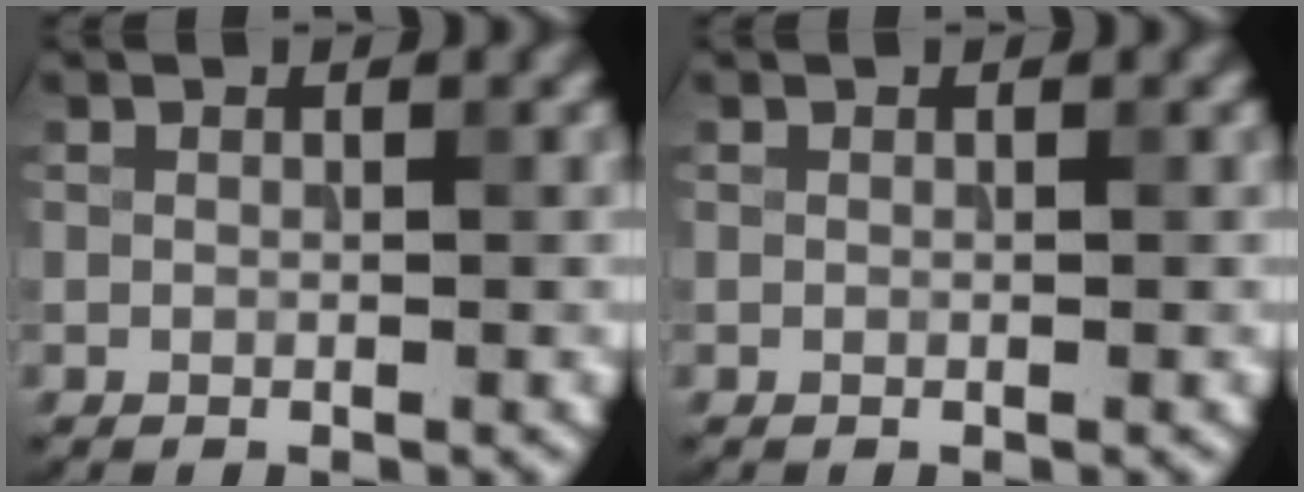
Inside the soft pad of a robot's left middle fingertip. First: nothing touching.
{"total": 0.0}